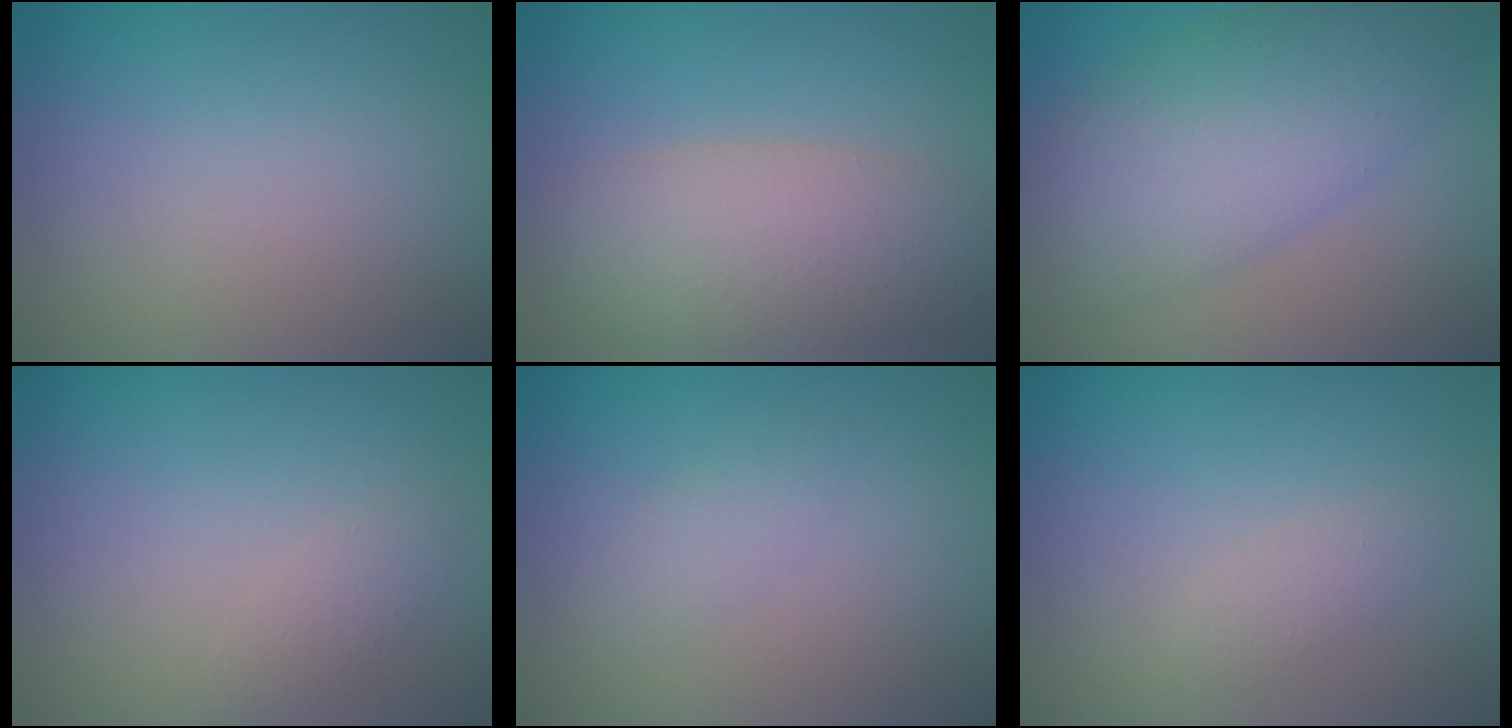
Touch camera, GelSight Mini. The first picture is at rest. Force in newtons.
{"total": 6.6, "press": 6.6, "slide": 0.4}
{"total": 8.5, "press": 8.5, "slide": 0.3}
{"total": 1.3, "press": 1.3, "slide": 0.1}
{"total": 1.4, "press": 1.4, "slide": 0.1}
{"total": 1.3, "press": 1.3, "slide": 0.0}